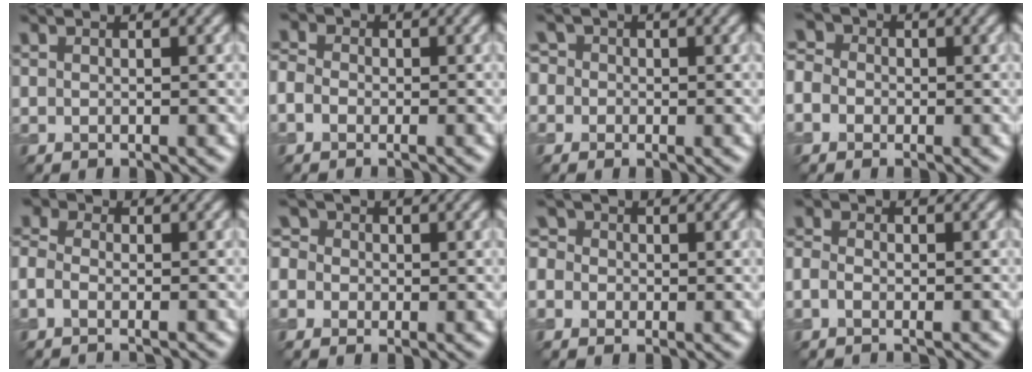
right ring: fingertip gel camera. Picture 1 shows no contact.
{"total": 4.8, "force": [-1.0, 3.8, 2.8], "torque": [-0.060, 0.019, -0.034]}
{"total": 2.4, "force": [0.1, 2.3, 0.8], "torque": [-0.004, 0.024, -0.031]}
{"total": 4.3, "force": [-0.9, 3.6, 2.2], "torque": [-0.054, 0.021, -0.034]}
{"total": 5.3, "force": [-1.6, 3.8, 3.3], "torque": [-0.063, 0.020, -0.044]}
{"total": 3.9, "force": [-0.6, 3.5, 1.6], "torque": [-0.039, 0.026, -0.038]}
{"total": 3.2, "force": [-0.2, 3.0, 1.3], "torque": [-0.027, 0.025, -0.031]}
{"total": 3.7, "force": [-1.1, 2.7, 2.2], "torque": [-0.029, 0.017, -0.032]}